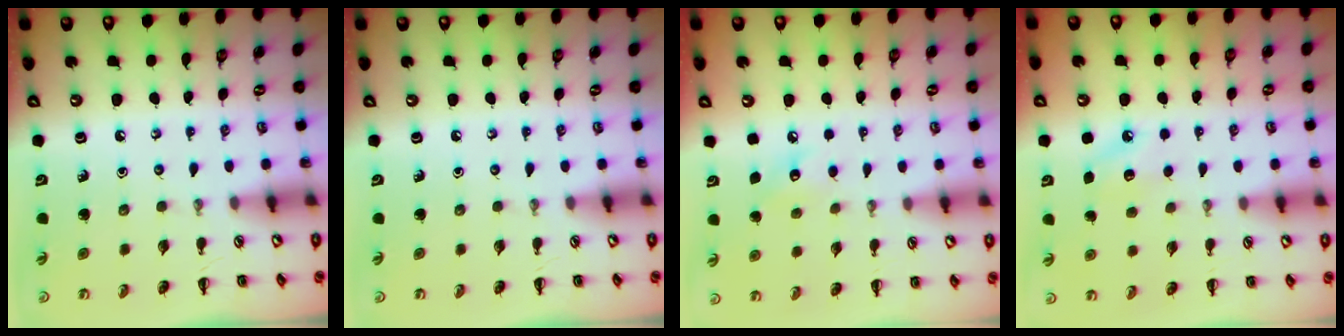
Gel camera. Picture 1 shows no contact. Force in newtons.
{"total": 0.0}
{"total": 6.2, "press": 5.9, "slide": 1.6}
{"total": 7.1, "press": 7.0, "slide": 1.5}